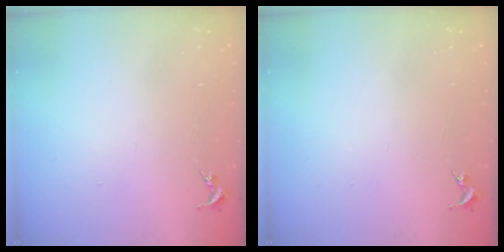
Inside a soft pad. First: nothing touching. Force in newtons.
{"total": 0.0}